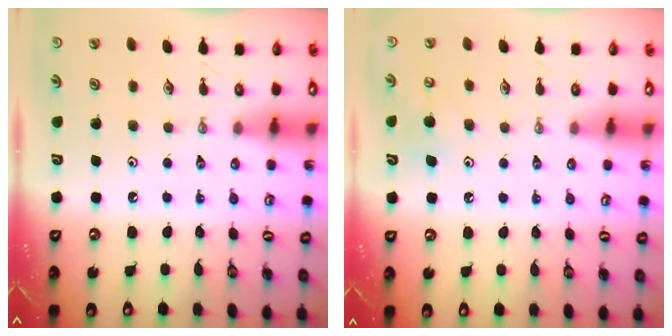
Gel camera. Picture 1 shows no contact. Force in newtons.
{"total": 8.8, "press": 8.6, "slide": 1.5}